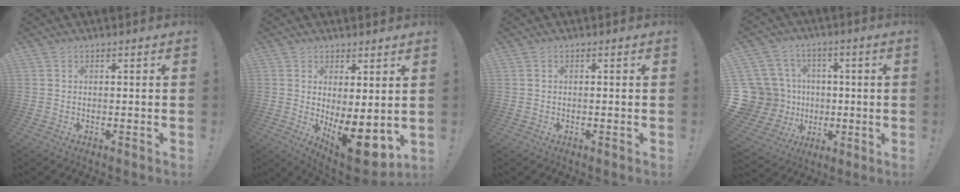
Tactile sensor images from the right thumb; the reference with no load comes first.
{"total": 10.0, "force": [-1.1, 3.5, 9.3], "torque": [-0.100, -0.016, -0.005]}
{"total": 0.5, "force": [-0.4, 0.1, 0.4], "torque": [-0.010, 0.001, -0.006]}
{"total": 18.2, "force": [-0.6, 16.2, 8.2], "torque": [-0.177, 0.006, 0.028]}